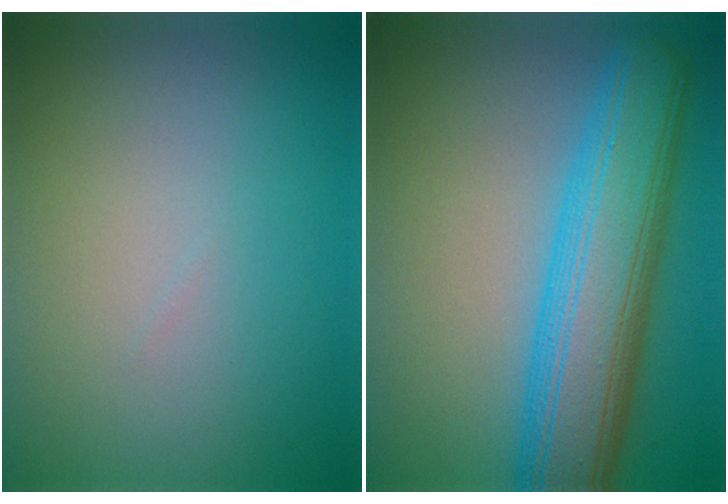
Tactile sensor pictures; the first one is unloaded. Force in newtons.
{"total": 9.8, "press": 9.8, "slide": 0.3}